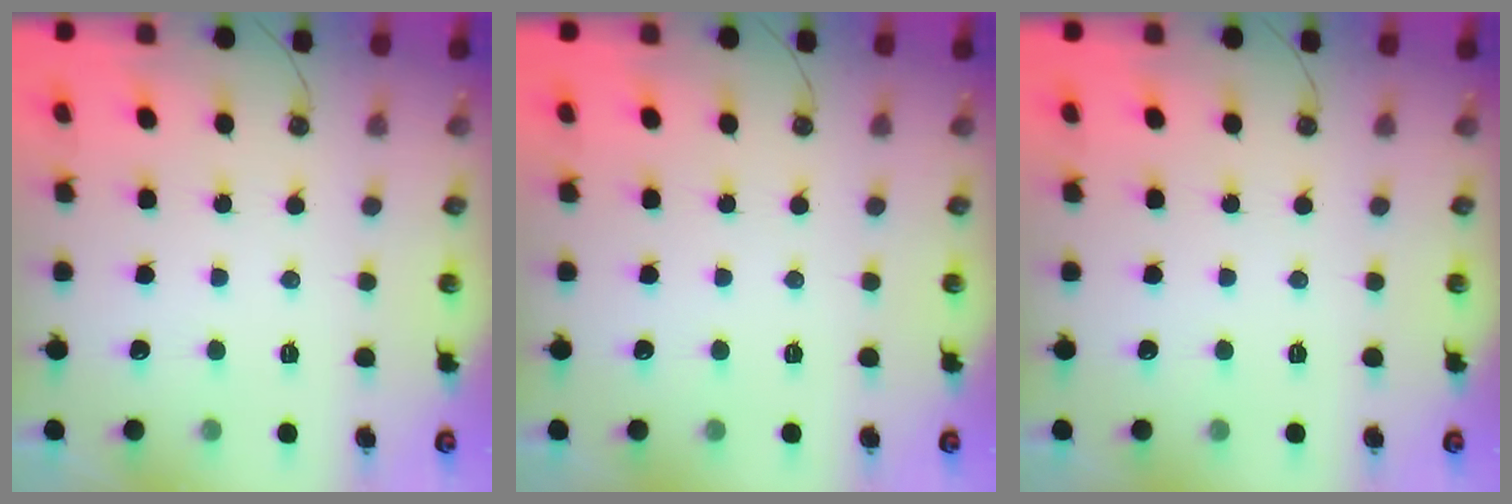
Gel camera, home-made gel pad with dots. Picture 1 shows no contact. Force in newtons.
{"total": 0.0}
{"total": 0.0}